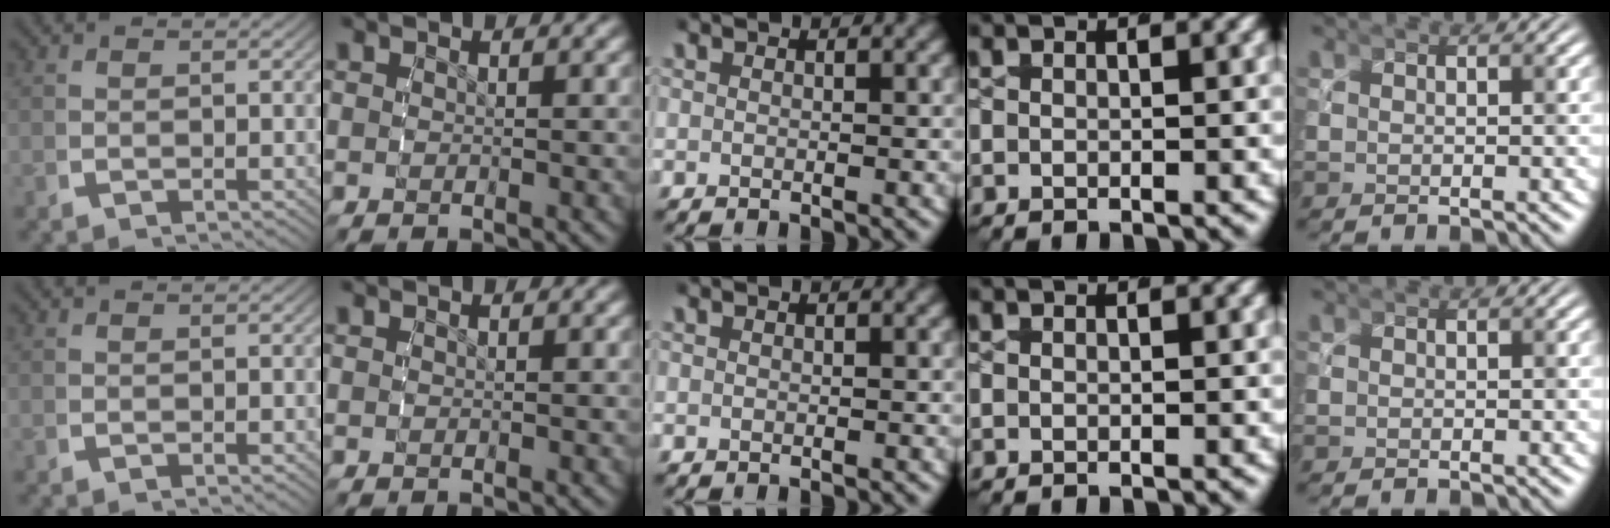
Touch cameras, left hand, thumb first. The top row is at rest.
{}